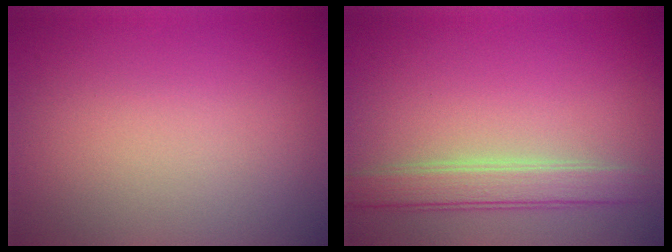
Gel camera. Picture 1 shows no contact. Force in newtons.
{"total": 3.1, "press": 3.1, "slide": 0.3}